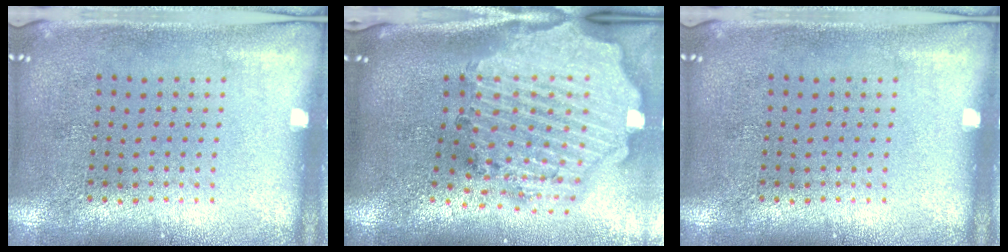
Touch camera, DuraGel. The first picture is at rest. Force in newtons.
{"total": 3.9, "press": 3.2, "slide": 2.2}
{"total": 0.0}